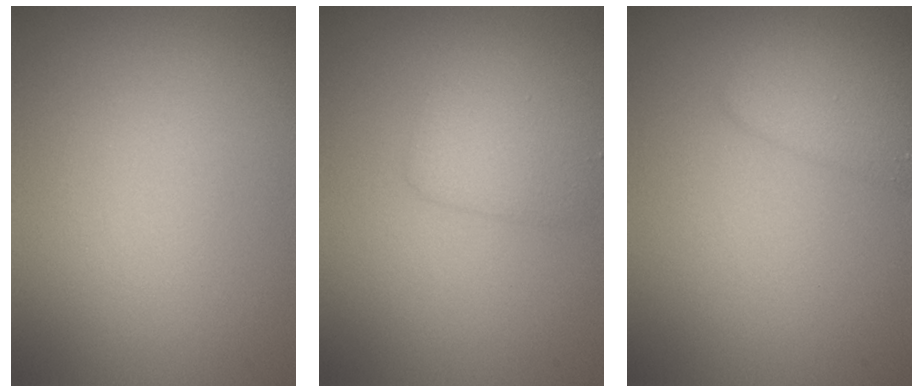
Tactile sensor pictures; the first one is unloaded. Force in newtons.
{"total": 2.6, "press": 2.6, "slide": 0.0}
{"total": 2.6, "press": 2.5, "slide": 0.2}